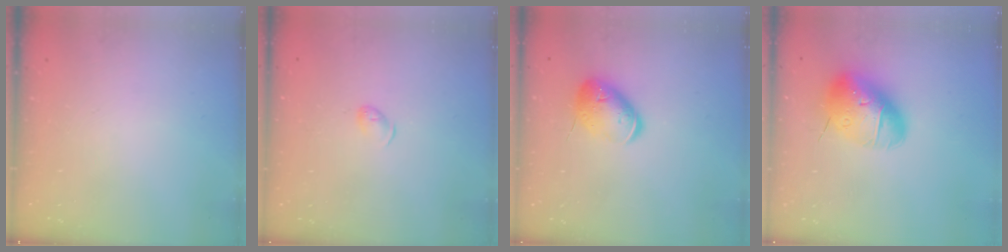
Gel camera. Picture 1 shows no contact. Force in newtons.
{"total": 4.4, "press": 4.3, "slide": 0.8}
{"total": 12.3, "press": 12.2, "slide": 1.7}
{"total": 17.2, "press": 17.0, "slide": 2.8}